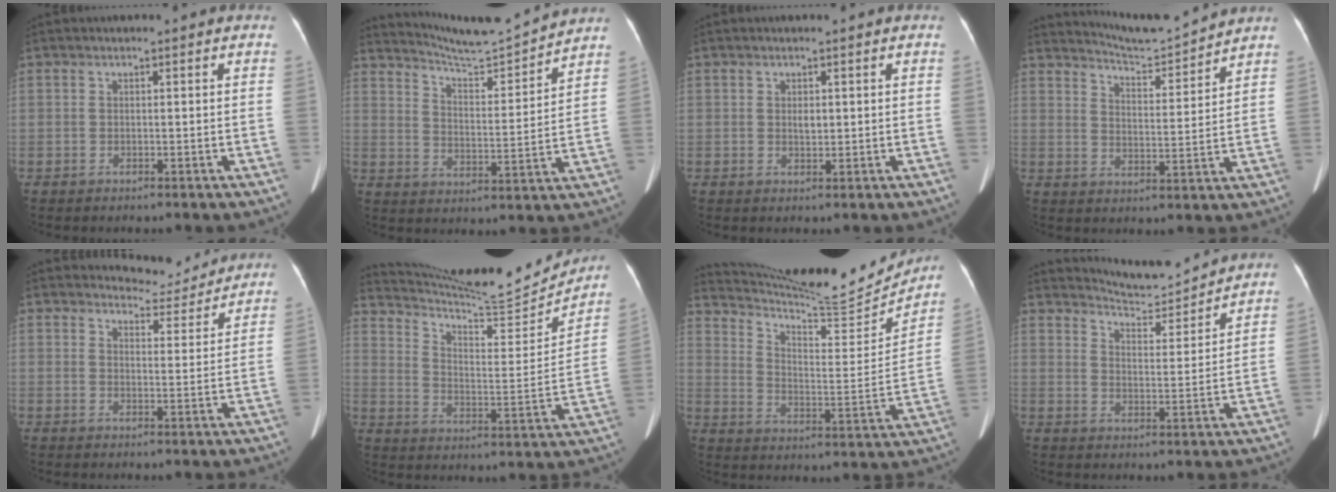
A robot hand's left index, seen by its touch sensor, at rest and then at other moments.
{"total": 11.9, "force": [11.7, -1.2, 2.2], "torque": [-0.047, -0.011, 0.183]}
{"total": 1.3, "force": [0.3, 0.7, 1.0], "torque": [-0.017, 0.001, 0.008]}
{"total": 8.3, "force": [8.2, -1.0, 0.6], "torque": [-0.026, -0.008, 0.136]}
{"total": 5.7, "force": [5.6, 0.7, -0.8], "torque": [0.004, -0.008, 0.072]}
{"total": 19.8, "force": [19.1, 0.9, 5.0], "torque": [-0.094, -0.043, 0.280]}
{"total": 20.4, "force": [19.7, 1.1, 5.4], "torque": [-0.101, -0.050, 0.285]}
{"total": 8.9, "force": [8.9, -0.3, 0.3], "torque": [-0.019, -0.004, 0.140]}